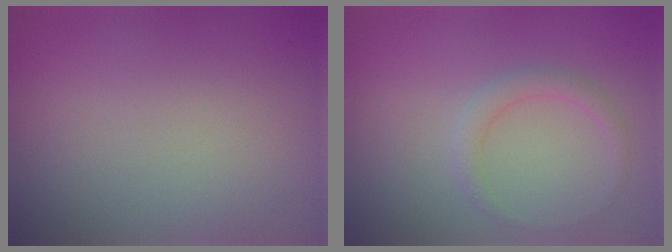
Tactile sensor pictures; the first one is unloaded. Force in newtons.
{"total": 1.5, "press": 1.5, "slide": 0.0}